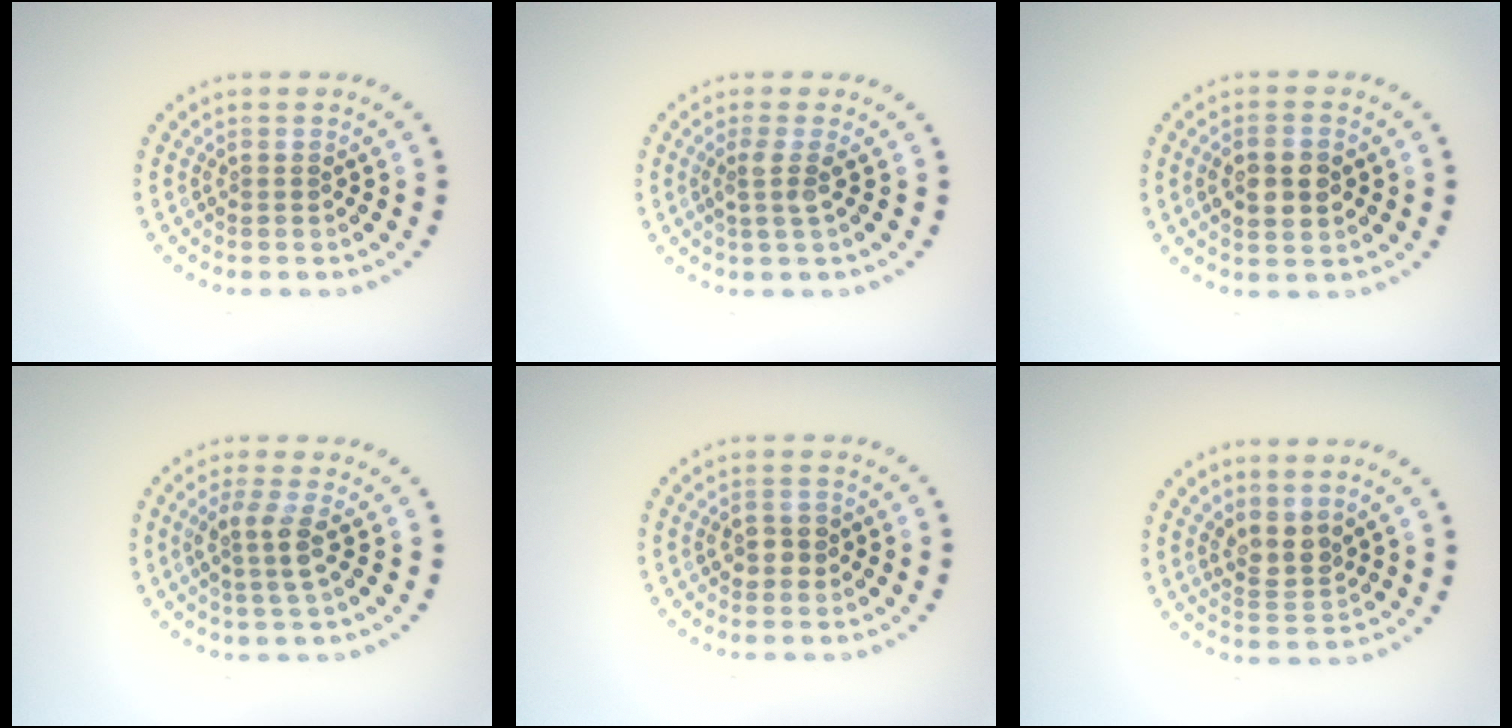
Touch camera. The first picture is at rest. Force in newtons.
{"total": 1.8, "press": 1.3, "slide": 1.3}
{"total": 3.1, "press": 3.1, "slide": 0.3}
{"total": 2.6, "press": 2.1, "slide": 1.5}
{"total": 1.8, "press": 1.8, "slide": 0.3}
{"total": 2.5, "press": 2.0, "slide": 1.5}